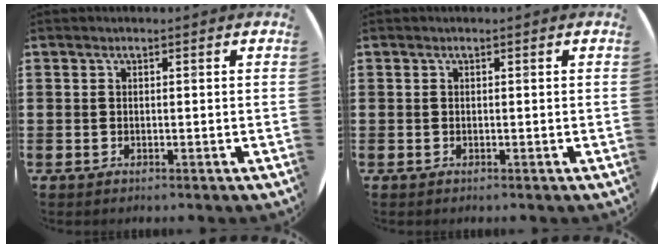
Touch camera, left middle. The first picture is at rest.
{"total": 0.0}